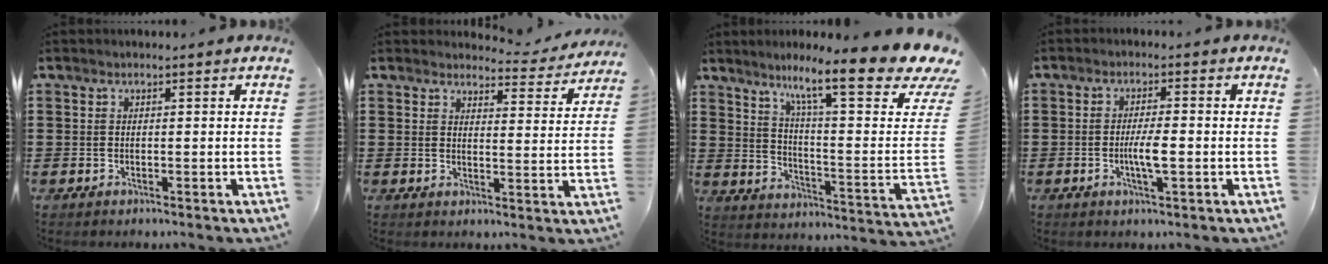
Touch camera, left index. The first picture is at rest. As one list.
[{"total": 4.0, "force": [3.8, 0.6, 0.9], "torque": [-0.025, -0.023, 0.066]}, {"total": 14.3, "force": [10.3, 1.7, 9.8], "torque": [-0.182, -0.065, 0.162]}, {"total": 3.8, "force": [-0.8, 0.7, 3.7], "torque": [-0.072, -0.002, -0.018]}]